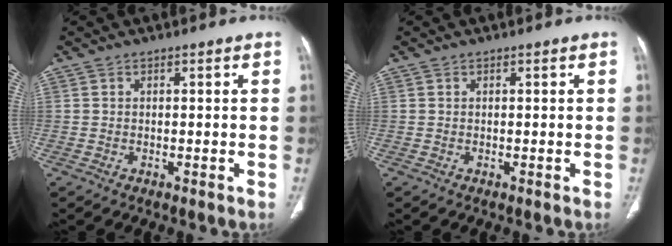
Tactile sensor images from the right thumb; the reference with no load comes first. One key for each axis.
{"total": 0.0}